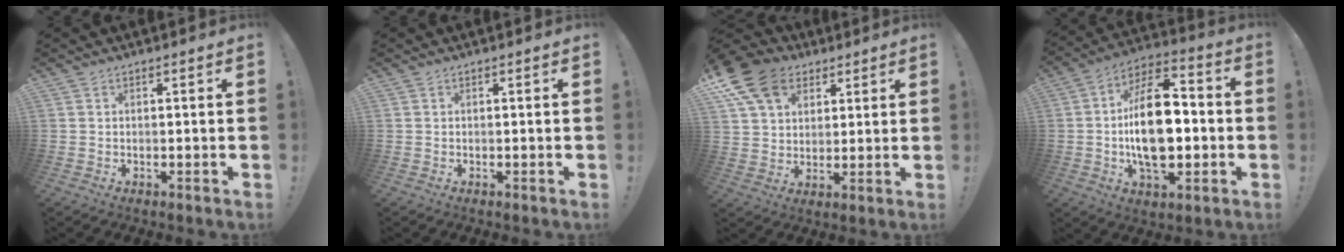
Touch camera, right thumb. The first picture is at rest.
{"total": 0.0}
{"total": 16.2, "force": [7.9, 11.9, 7.7], "torque": [-0.117, -0.029, 0.157]}
{"total": 20.7, "force": [-2.0, 11.8, 16.9], "torque": [-0.284, 0.013, -0.034]}